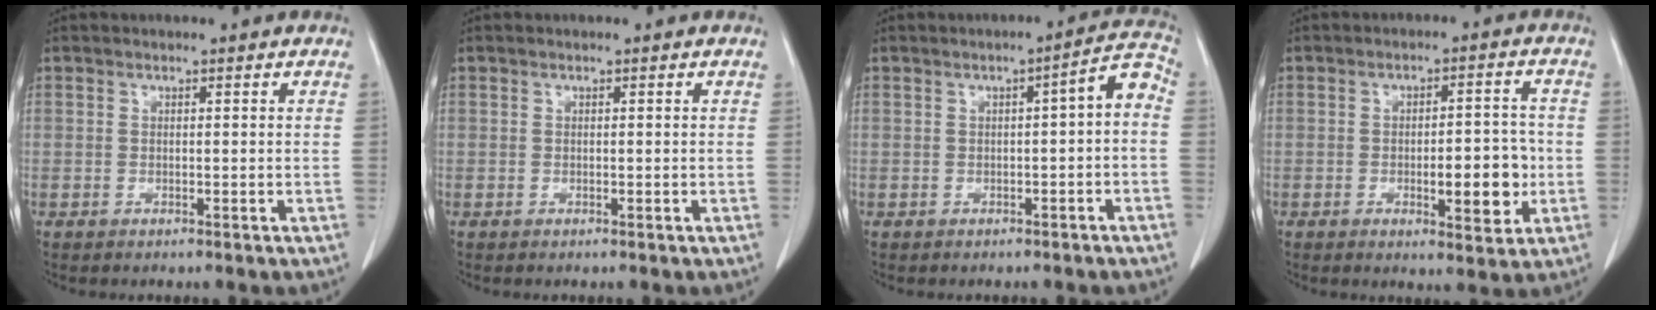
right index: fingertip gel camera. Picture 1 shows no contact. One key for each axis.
{"total": 0.0}
{"total": 4.5, "fx": -1.2, "fy": 0.6, "fz": 4.3, "tx": -0.051, "ty": 0.022, "tz": -0.016}
{"total": 7.5, "fx": -1.6, "fy": 2.5, "fz": 6.8, "tx": -0.092, "ty": 0.003, "tz": -0.017}